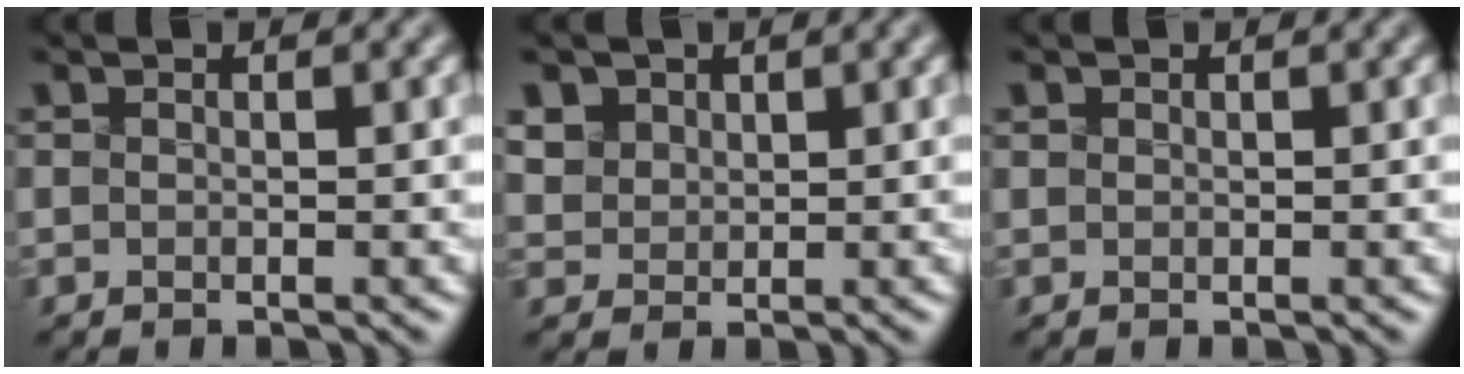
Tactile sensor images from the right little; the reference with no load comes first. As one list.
[{"total": 5.9, "force": [2.9, 4.5, 2.5], "torque": [-0.063, 0.016, 0.051]}, {"total": 0.7, "force": [0.3, 0.6, 0.3], "torque": [-0.012, 0.006, 0.011]}]